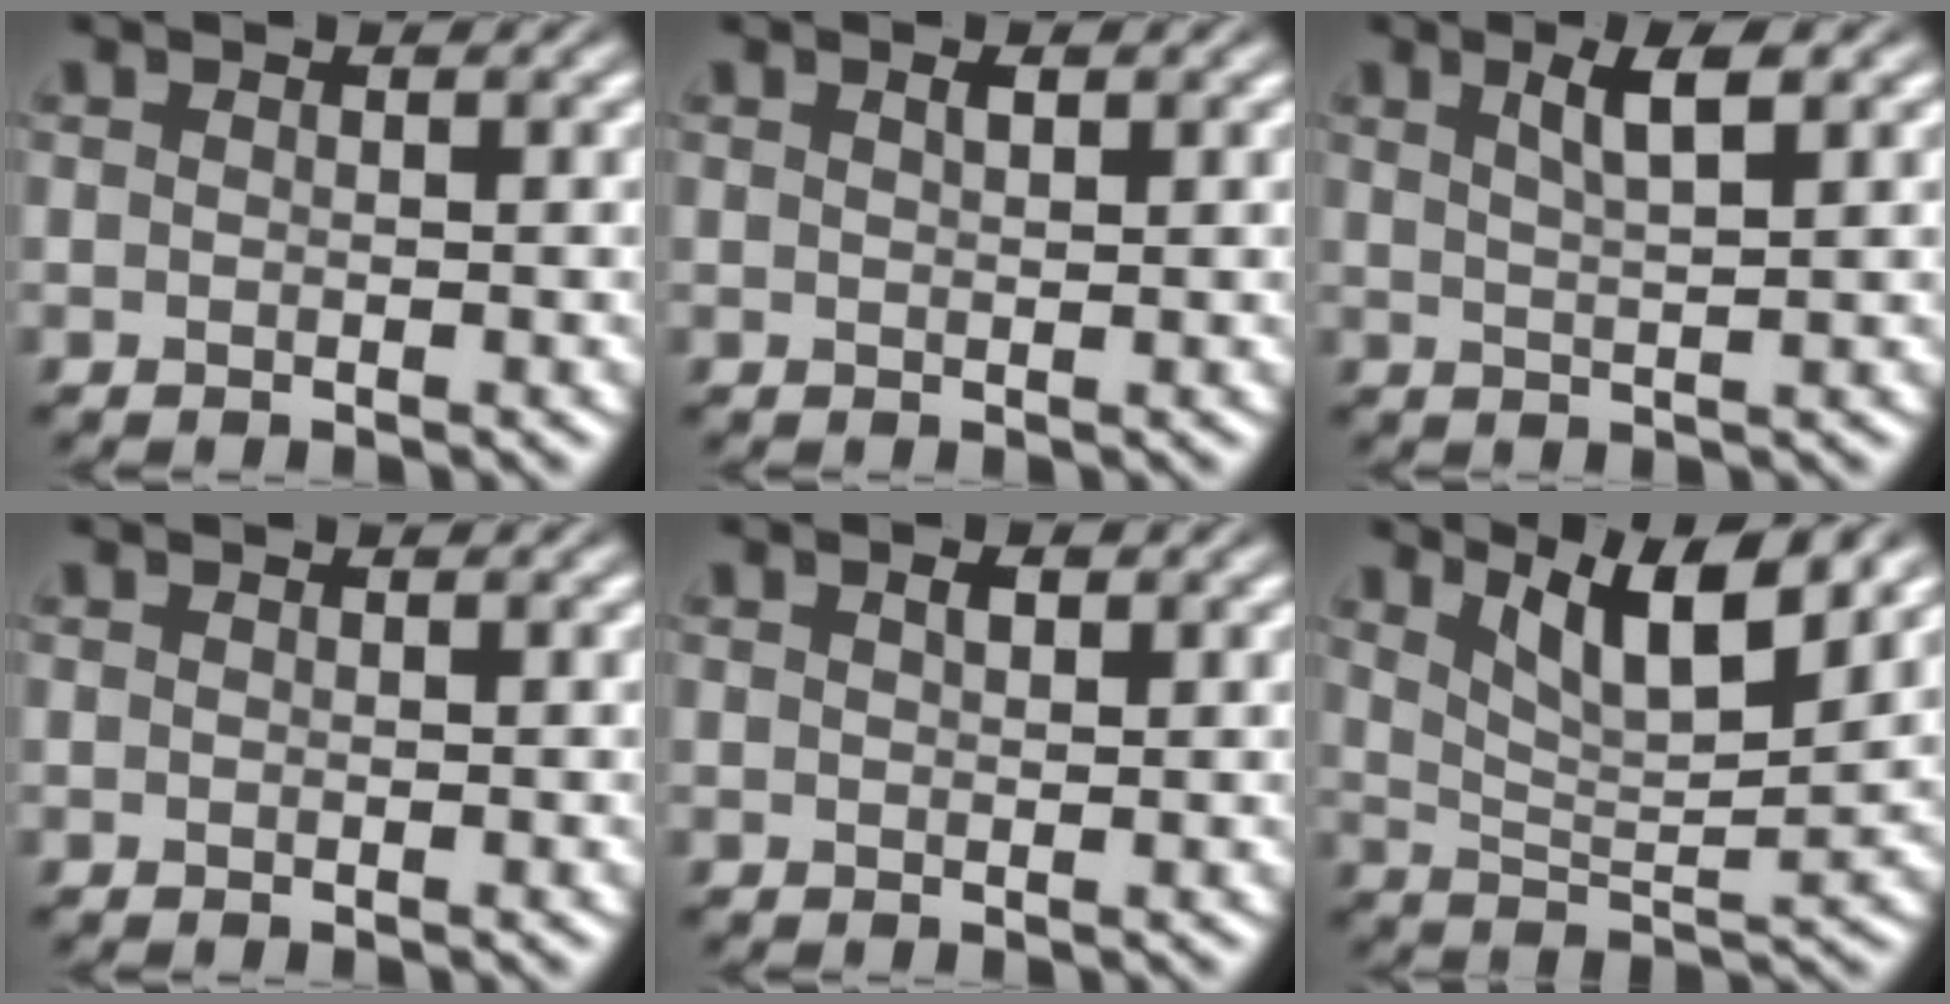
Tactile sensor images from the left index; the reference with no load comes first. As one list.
[{"total": 0.8, "force": [0.5, 0.2, 0.6], "torque": [-0.011, 0.000, 0.009]}, {"total": 3.3, "force": [1.6, 0.8, 2.8], "torque": [-0.038, 0.004, 0.026]}, {"total": 0.0}, {"total": 1.0, "force": [0.5, 0.4, 0.8], "torque": [-0.015, 0.000, 0.010]}, {"total": 7.1, "force": [4.6, 1.7, 5.2], "torque": [-0.079, 0.005, 0.077]}]